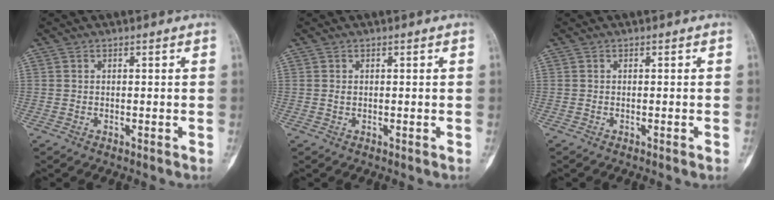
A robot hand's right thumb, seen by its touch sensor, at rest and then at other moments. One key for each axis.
{"total": 0.6, "fx": 0.1, "fy": 0.4, "fz": 0.4, "tx": -0.006, "ty": 0.001, "tz": 0.000}
{"total": 0.6, "fx": -0.3, "fy": -0.1, "fz": 0.5, "tx": -0.007, "ty": 0.000, "tz": -0.005}